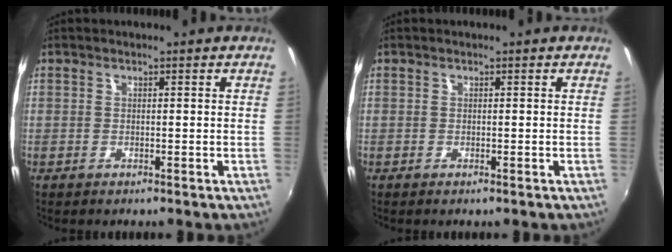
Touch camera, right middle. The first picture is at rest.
{"total": 0.0}